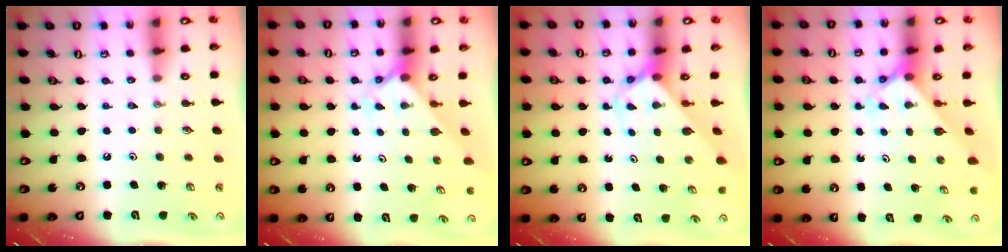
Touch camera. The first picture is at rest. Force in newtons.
{"total": 2.0, "press": 2.0, "slide": 0.2}
{"total": 2.7, "press": 2.7, "slide": 0.2}
{"total": 2.3, "press": 2.3, "slide": 0.2}